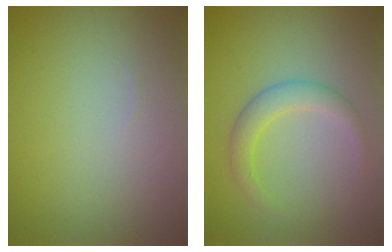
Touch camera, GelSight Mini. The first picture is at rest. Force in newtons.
{"total": 2.7, "press": 2.7, "slide": 0.1}